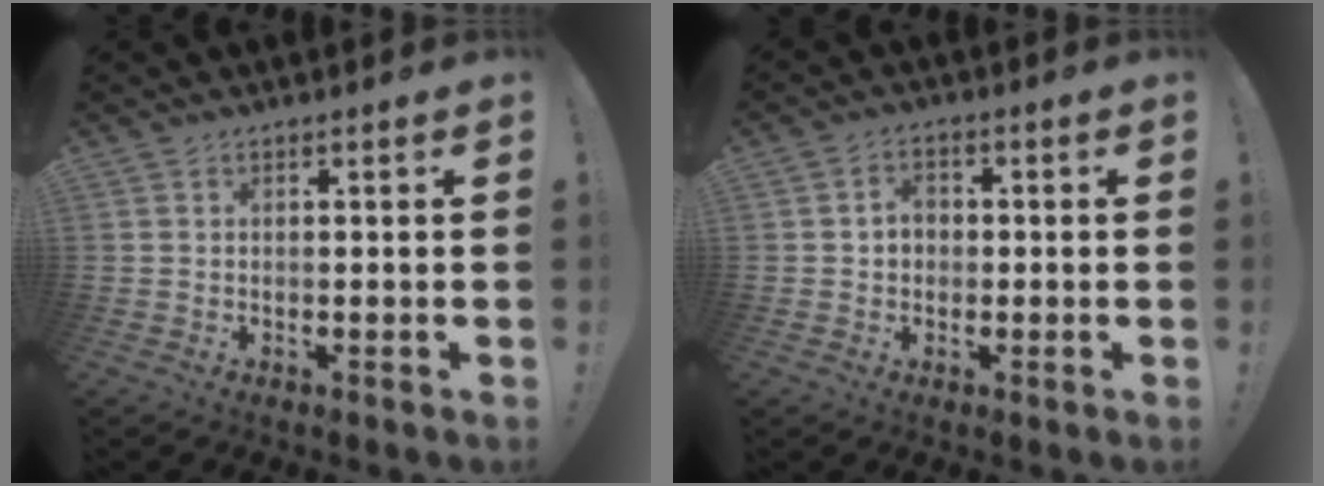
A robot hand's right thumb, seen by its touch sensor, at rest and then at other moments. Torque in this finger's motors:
{"motor_torque": [0.01, 0.01, -0.04, 0.09, -0.03]}